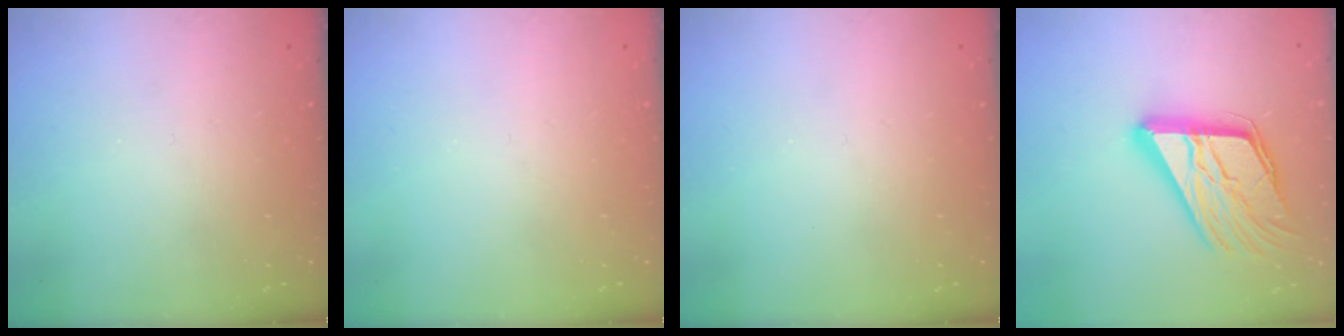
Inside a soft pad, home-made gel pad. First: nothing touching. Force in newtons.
{"total": 0.0}
{"total": 0.0}
{"total": 20.2, "press": 20.1, "slide": 2.1}